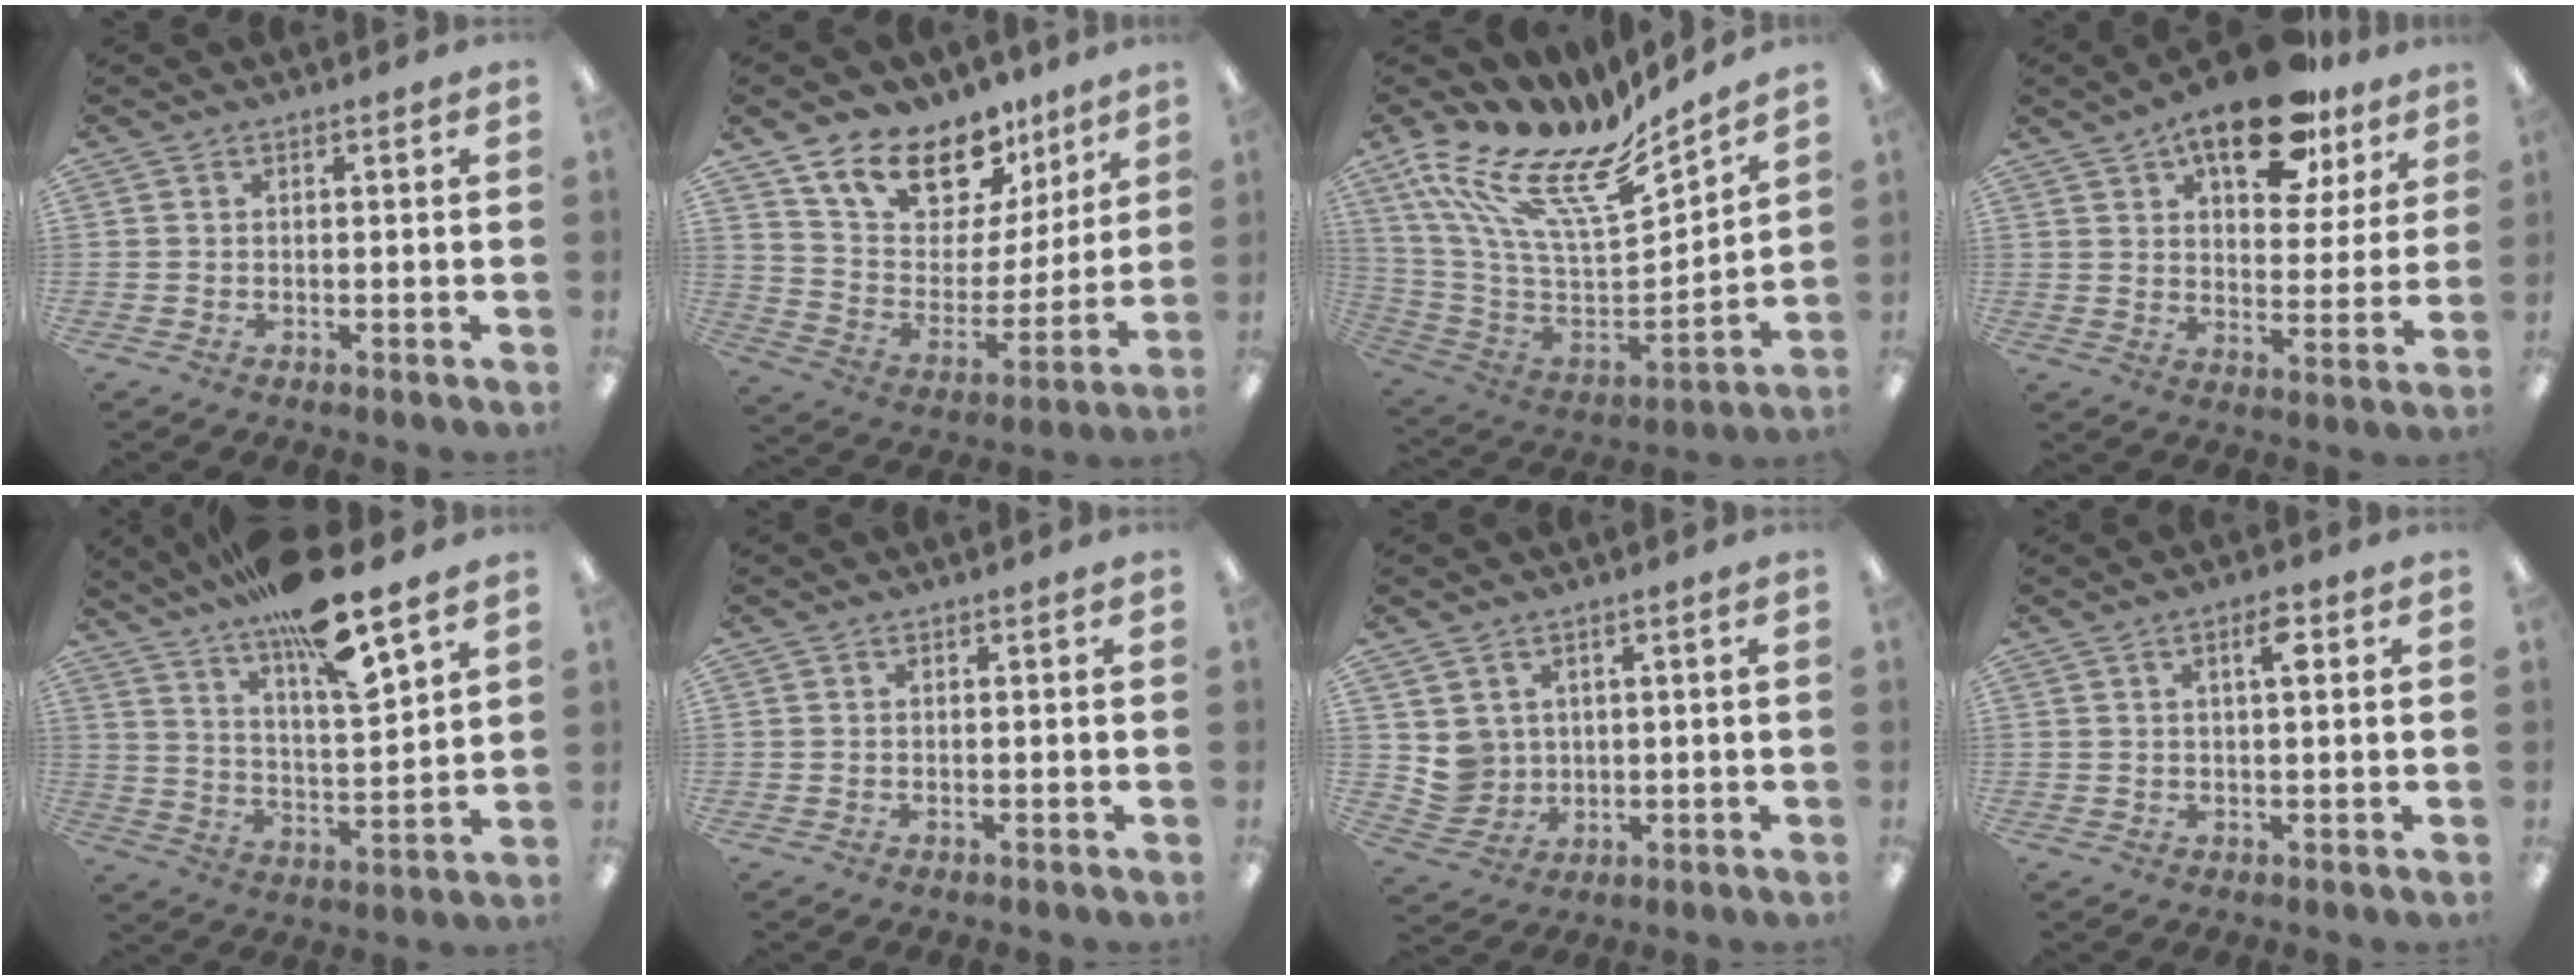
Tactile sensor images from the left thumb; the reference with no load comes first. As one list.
[{"total": 15.9, "force": [12.1, 8.7, 5.6], "torque": [-0.110, -0.089, 0.220]}, {"total": 19.5, "force": [13.3, 7.5, 12.2], "torque": [-0.230, -0.113, 0.228]}, {"total": 19.3, "force": [12.4, 9.0, 11.8], "torque": [-0.162, -0.063, 0.203]}, {"total": 16.3, "force": [12.6, 2.7, 9.9], "torque": [-0.172, -0.080, 0.207]}, {"total": 0.0}, {"total": 5.2, "force": [2.0, 4.8, 0.2], "torque": [-0.010, -0.006, 0.042]}, {"total": 4.9, "force": [1.9, 1.6, 4.1], "torque": [-0.063, -0.002, 0.026]}]